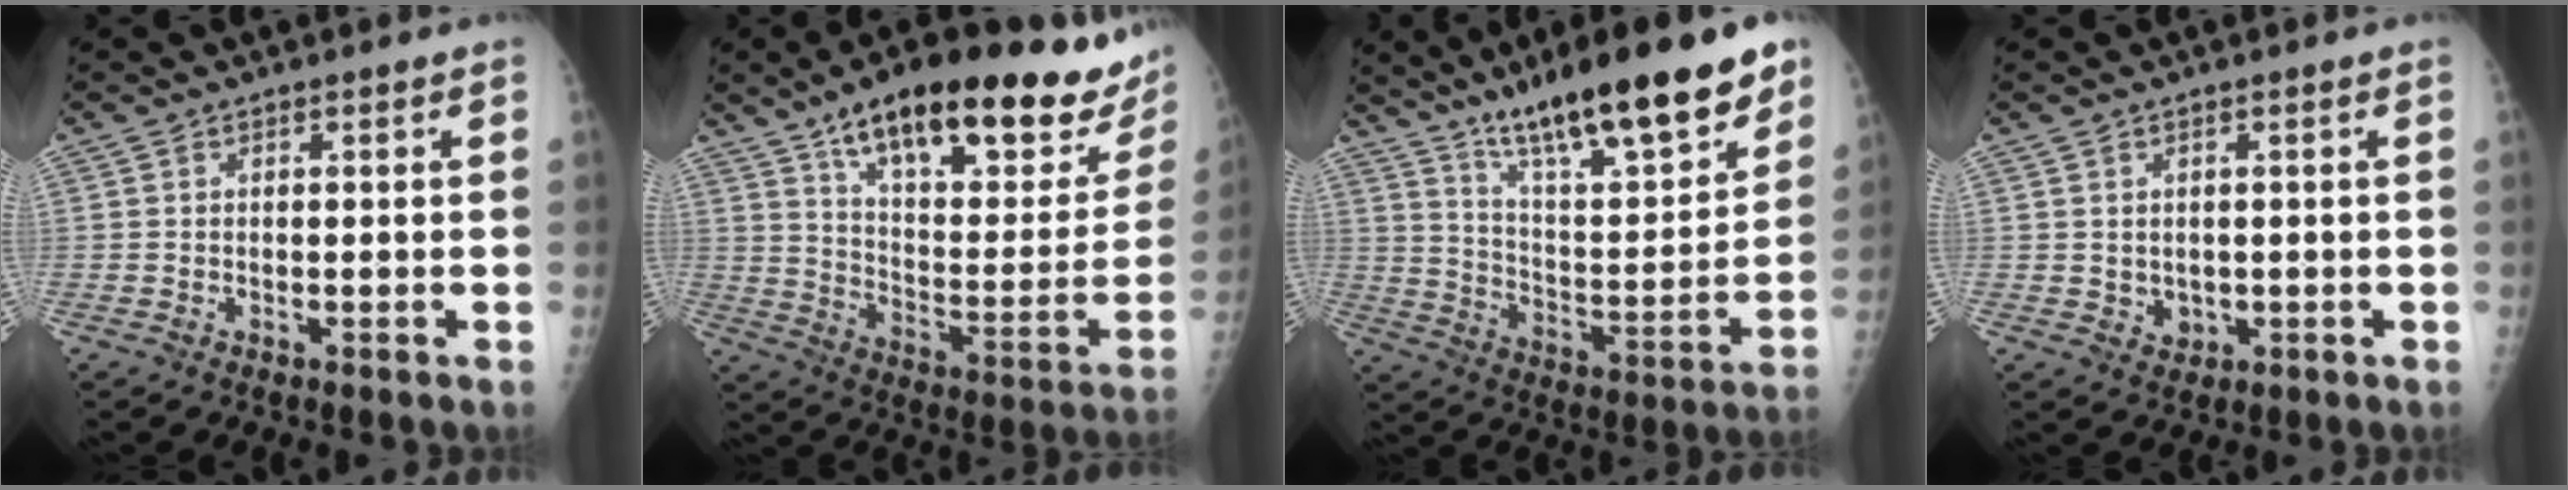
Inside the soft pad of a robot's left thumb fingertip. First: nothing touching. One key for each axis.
{"total": 30.8, "fx": 20.7, "fy": 9.3, "fz": 20.8, "tx": -0.268, "ty": -0.064, "tz": 0.302}
{"total": 24.0, "fx": 16.4, "fy": 5.5, "fz": 16.7, "tx": -0.236, "ty": -0.070, "tz": 0.272}
{"total": 2.3, "fx": 0.2, "fy": 2.0, "fz": 1.1, "tx": -0.012, "ty": -0.003, "tz": 0.011}